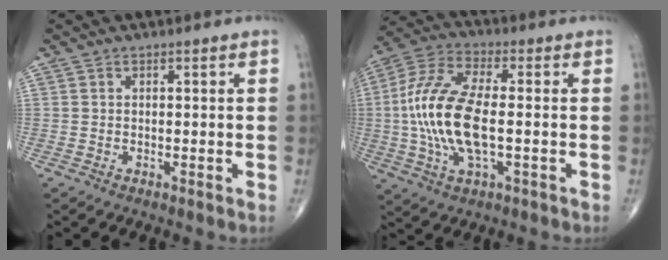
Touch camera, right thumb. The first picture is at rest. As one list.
[{"total": 16.6, "force": [-1.2, 6.9, 15.1], "torque": [-0.331, 0.015, -0.023]}]